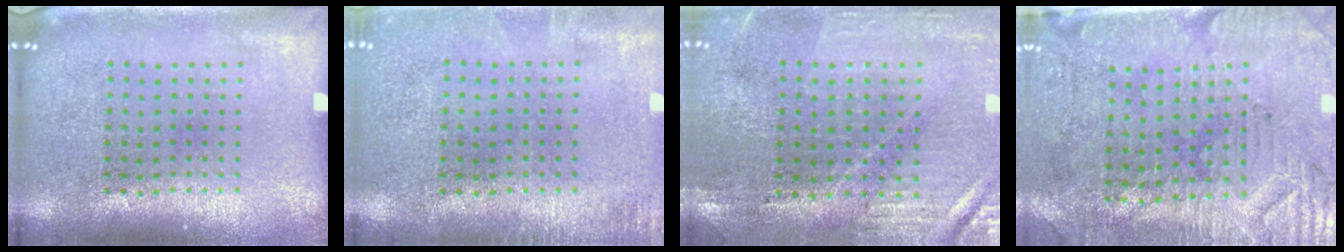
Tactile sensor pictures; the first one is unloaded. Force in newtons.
{"total": 0.9, "press": 0.9, "slide": 0.2}
{"total": 0.9, "press": 0.8, "slide": 0.3}
{"total": 3.1, "press": 2.7, "slide": 1.4}